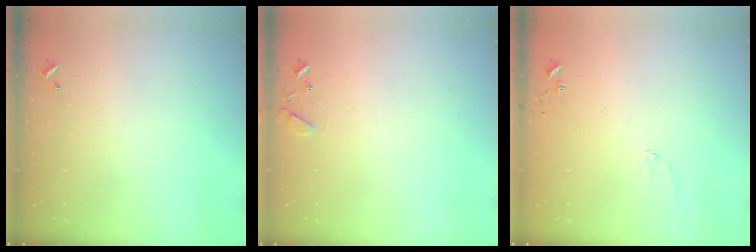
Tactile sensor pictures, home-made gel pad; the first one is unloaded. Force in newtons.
{"total": 9.0, "press": 9.0, "slide": 0.6}
{"total": 6.6, "press": 6.6, "slide": 0.8}